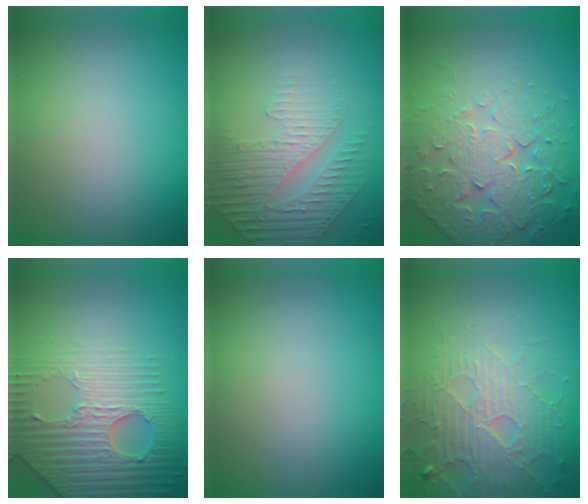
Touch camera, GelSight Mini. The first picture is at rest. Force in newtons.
{"total": 4.6, "press": 3.3, "slide": 3.2}
{"total": 7.8, "press": 5.7, "slide": 5.4}
{"total": 6.3, "press": 5.3, "slide": 3.4}
{"total": 0.0}
{"total": 5.3, "press": 4.9, "slide": 2.2}